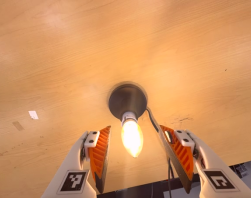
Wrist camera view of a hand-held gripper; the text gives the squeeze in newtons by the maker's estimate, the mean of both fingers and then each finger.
{"total": 0.0}